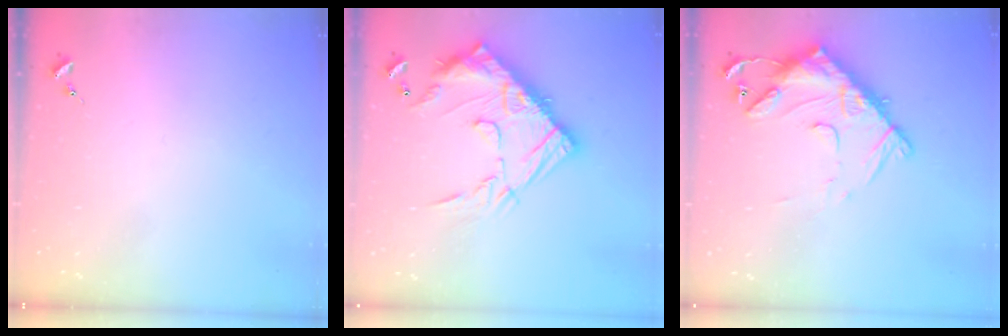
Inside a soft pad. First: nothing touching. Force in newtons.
{"total": 21.0, "press": 21.0, "slide": 1.6}
{"total": 15.5, "press": 15.4, "slide": 1.5}